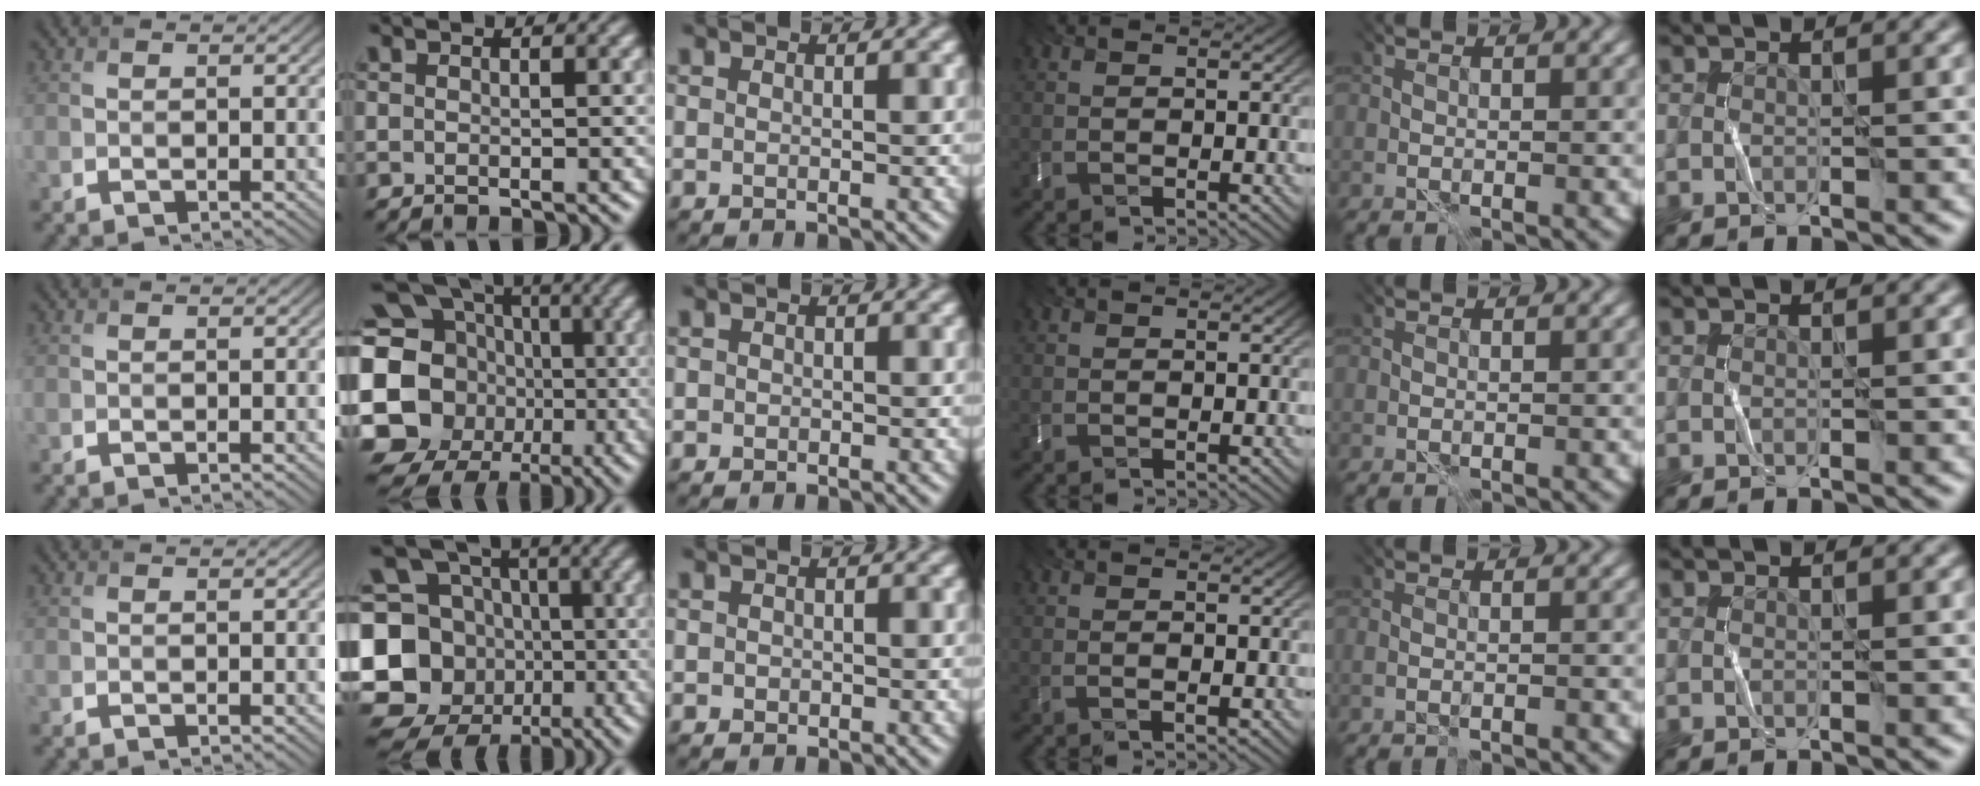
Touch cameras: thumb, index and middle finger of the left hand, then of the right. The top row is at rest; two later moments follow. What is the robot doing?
{"motion": "fold", "object": "bubble wrap"}